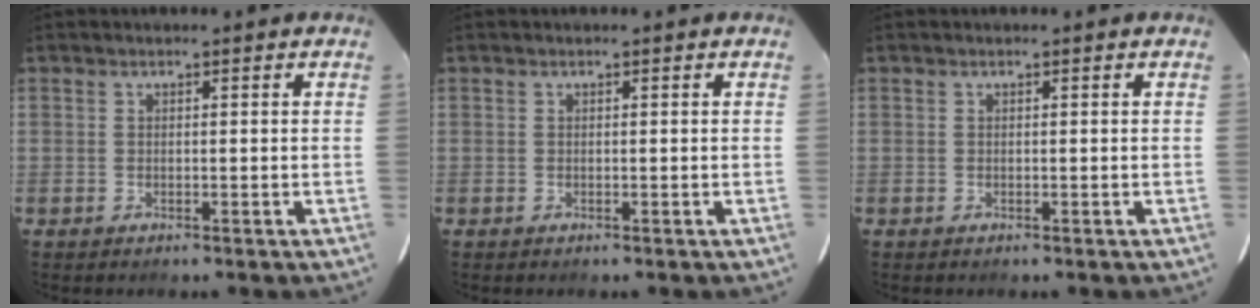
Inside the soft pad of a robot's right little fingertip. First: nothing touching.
{"total": 0.0}
{"total": 0.0}